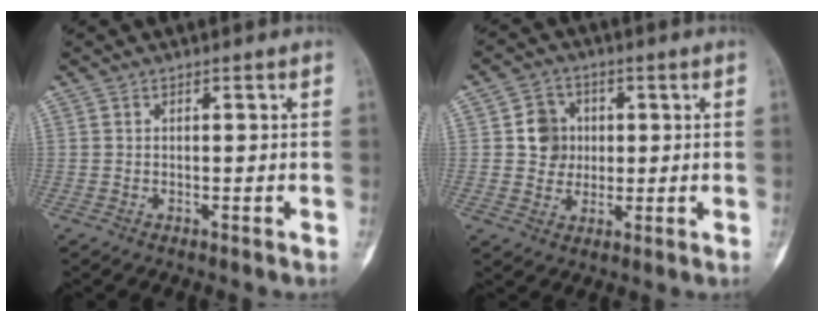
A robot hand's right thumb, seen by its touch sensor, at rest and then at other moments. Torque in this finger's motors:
{"motor_torque": [0.53, 0.54, 0.72, 0.08, 0.02]}